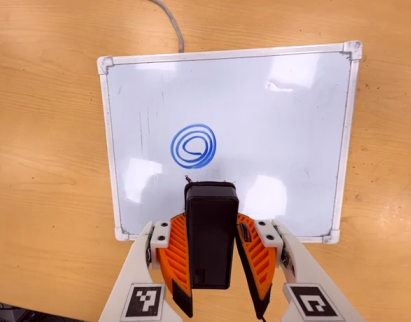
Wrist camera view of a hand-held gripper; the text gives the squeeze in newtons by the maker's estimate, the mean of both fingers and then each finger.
{"total": 6.5, "left": 4.9, "right": 8.1}